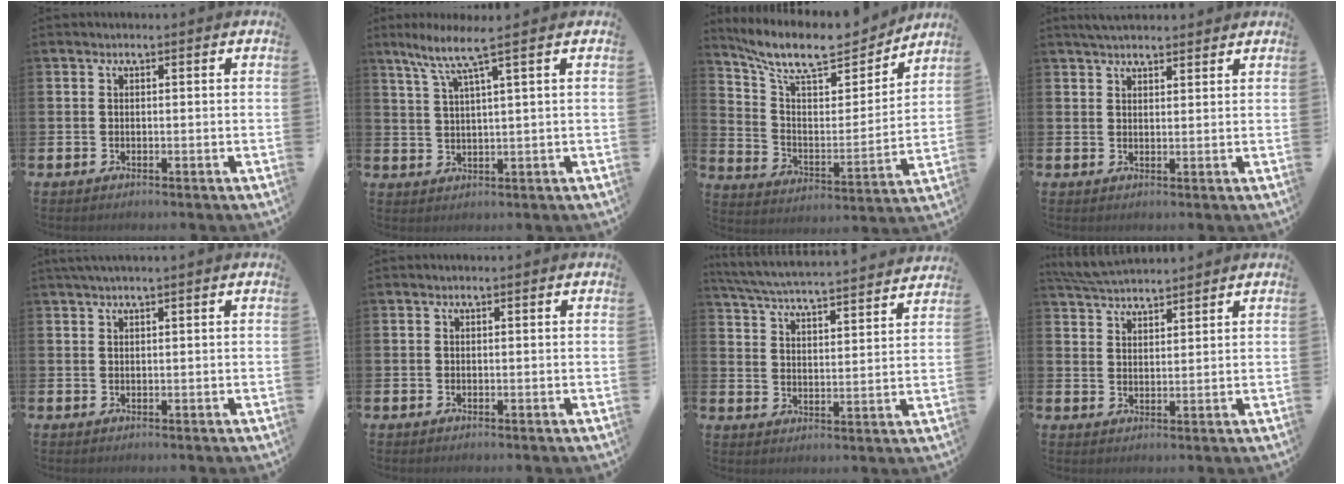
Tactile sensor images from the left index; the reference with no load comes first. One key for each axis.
{"total": 5.5, "fx": 3.3, "fy": -0.1, "fz": 4.4, "tx": -0.097, "ty": -0.008, "tz": 0.051}
{"total": 11.0, "fx": 9.5, "fy": 3.1, "fz": 4.7, "tx": -0.117, "ty": -0.064, "tz": 0.163}
{"total": 3.2, "fx": 3.0, "fy": 0.7, "fz": 0.8, "tx": -0.020, "ty": -0.007, "tz": 0.055}
{"total": 1.3, "fx": 1.0, "fy": -0.2, "fz": 0.7, "tx": -0.015, "ty": 0.002, "tz": 0.019}
{"total": 0.0}
{"total": 5.7, "fx": 5.6, "fy": 0.1, "fz": 1.3, "tx": -0.048, "ty": -0.049, "tz": 0.094}
{"total": 5.1, "fx": 5.0, "fy": 0.5, "fz": 0.9, "tx": -0.038, "ty": -0.017, "tz": 0.093}